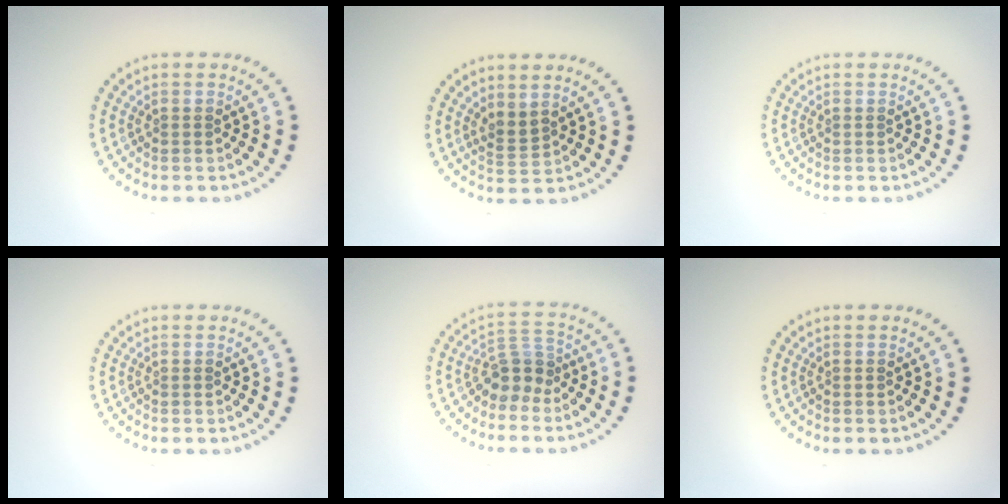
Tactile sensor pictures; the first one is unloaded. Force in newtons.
{"total": 1.8, "press": 1.2, "slide": 1.2}
{"total": 0.0}
{"total": 0.0}
{"total": 3.0, "press": 2.8, "slide": 1.1}
{"total": 0.0}